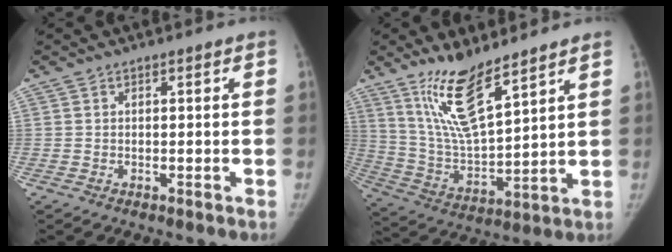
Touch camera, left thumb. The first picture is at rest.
{"total": 13.9, "force": [9.5, 3.2, 9.5], "torque": [-0.166, -0.064, 0.199]}